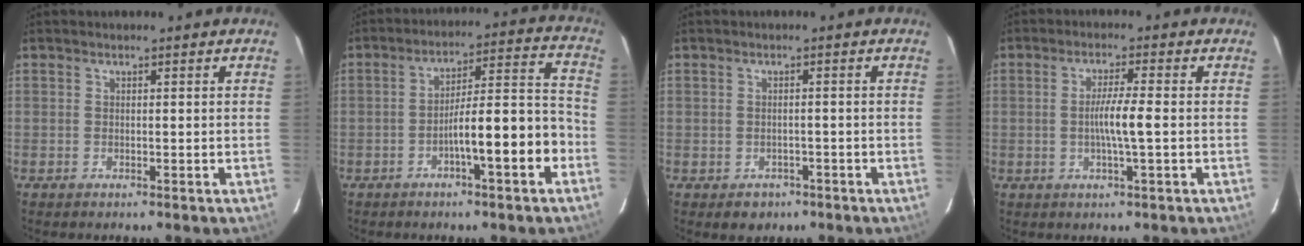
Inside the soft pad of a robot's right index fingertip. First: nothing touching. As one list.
[{"total": 11.1, "force": [-4.4, 1.1, 10.1], "torque": [-0.150, 0.028, -0.065]}, {"total": 2.7, "force": [-1.7, 2.0, 0.6], "torque": [-0.009, 0.006, -0.015]}, {"total": 4.6, "force": [-0.6, -0.4, 4.5], "torque": [-0.086, -0.002, -0.012]}]